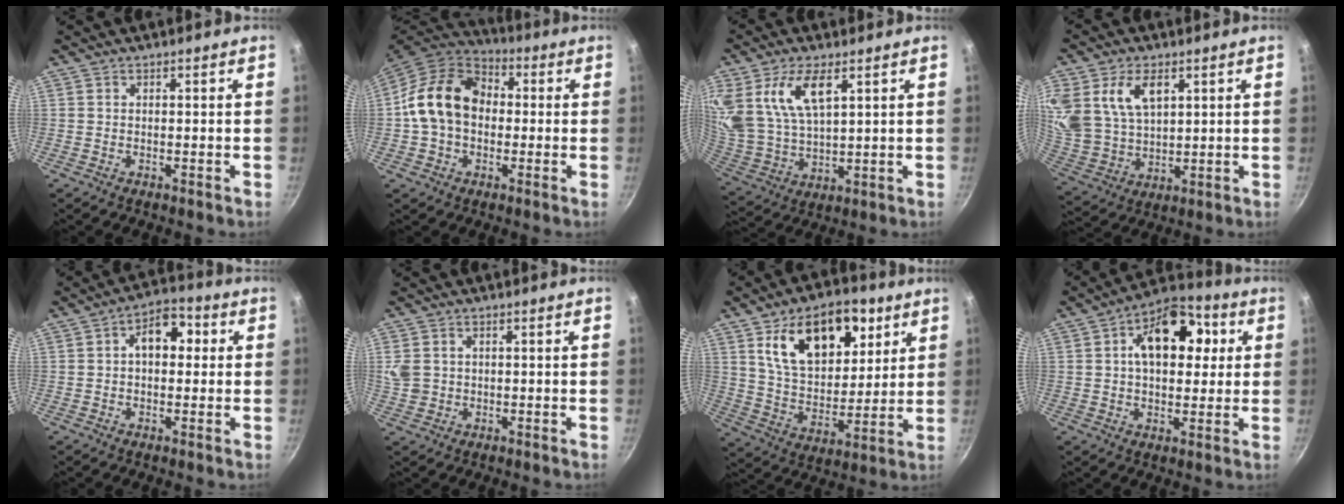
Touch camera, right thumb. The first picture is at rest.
{"total": 15.3, "force": [-0.1, 11.5, 10.2], "torque": [-0.170, 0.035, -0.014]}
{"total": 16.1, "force": [6.9, 8.1, 12.1], "torque": [-0.249, -0.019, 0.144]}
{"total": 17.7, "force": [6.5, 11.5, 11.8], "torque": [-0.254, -0.010, 0.138]}
{"total": 7.9, "force": [1.2, 4.9, 6.1], "torque": [-0.069, 0.023, 0.009]}
{"total": 4.6, "force": [0.5, 3.9, 2.4], "torque": [-0.045, 0.003, 0.018]}
{"total": 20.0, "force": [9.0, 11.9, 13.5], "torque": [-0.169, -0.029, 0.157]}
{"total": 15.5, "force": [3.7, 9.2, 11.9], "torque": [-0.143, 0.017, 0.049]}